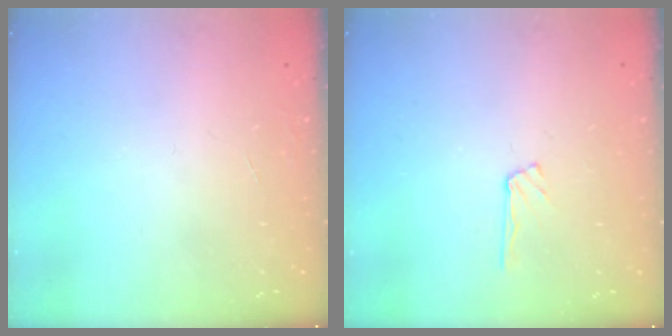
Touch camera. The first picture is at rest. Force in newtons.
{"total": 4.7, "press": 4.6, "slide": 0.5}